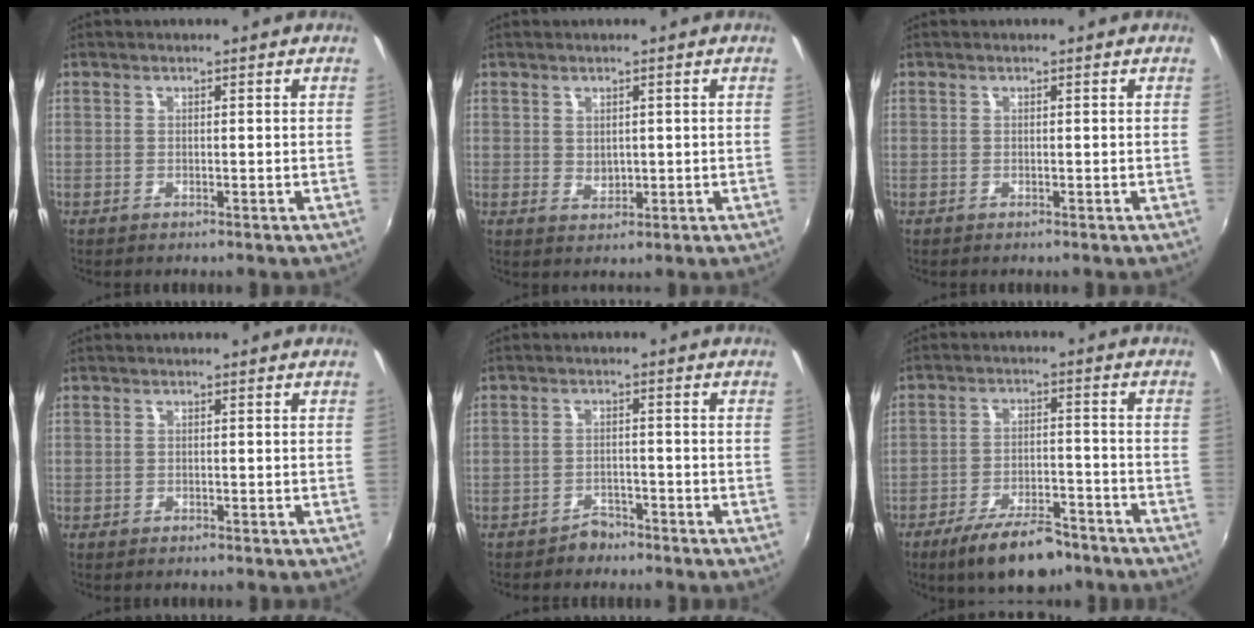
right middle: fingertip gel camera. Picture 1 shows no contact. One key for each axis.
{"total": 1.9, "fx": 0.8, "fy": 1.5, "fz": 0.8, "tx": -0.008, "ty": 0.000, "tz": 0.016}
{"total": 0.0}
{"total": 0.5, "fx": -0.4, "fy": 0.3, "fz": 0.2, "tx": -0.005, "ty": -0.004, "tz": -0.009}
{"total": 2.9, "fx": -2.5, "fy": 1.4, "fz": 0.2, "tx": -0.009, "ty": 0.006, "tz": -0.039}
{"total": 11.4, "fx": -8.5, "fy": 3.9, "fz": 6.5, "tx": -0.132, "ty": -0.006, "tz": -0.134}